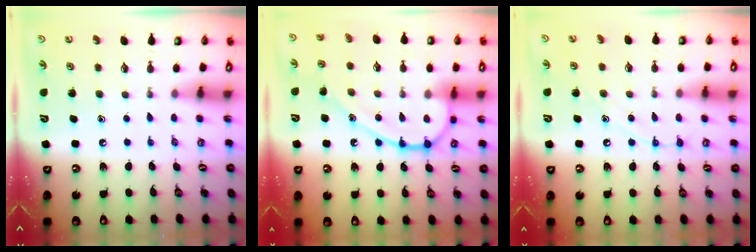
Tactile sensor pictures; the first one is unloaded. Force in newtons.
{"total": 13.7, "press": 13.7, "slide": 0.0}
{"total": 7.7, "press": 7.6, "slide": 0.8}